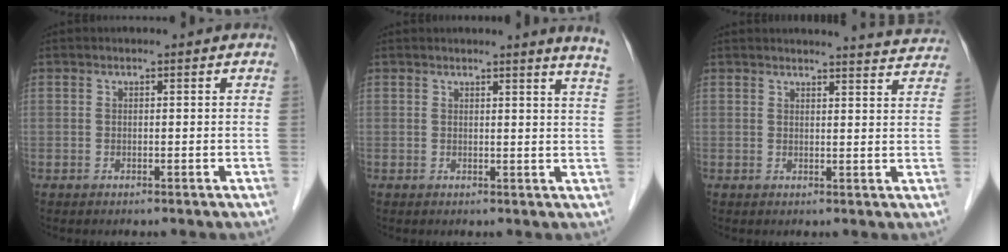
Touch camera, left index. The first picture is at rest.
{"total": 6.0, "force": [5.4, -1.1, 2.5], "torque": [-0.025, -0.044, 0.034]}
{"total": 9.3, "force": [9.2, 0.1, 1.3], "torque": [-0.009, -0.026, 0.086]}